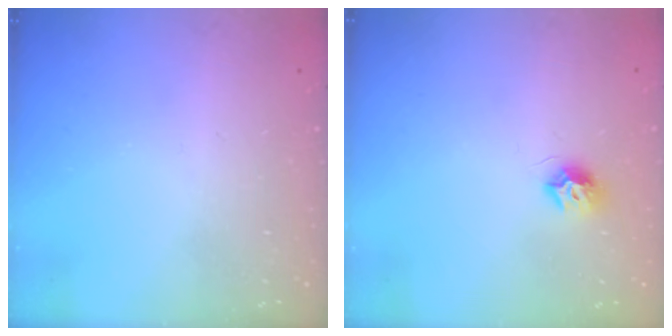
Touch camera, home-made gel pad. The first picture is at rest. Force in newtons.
{"total": 7.6, "press": 7.6, "slide": 0.4}